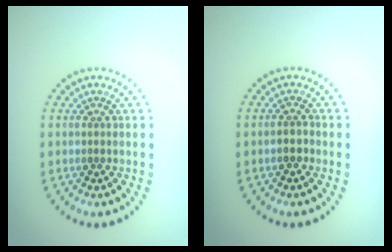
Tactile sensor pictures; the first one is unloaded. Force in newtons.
{"total": 1.2, "press": 1.1, "slide": 0.5}